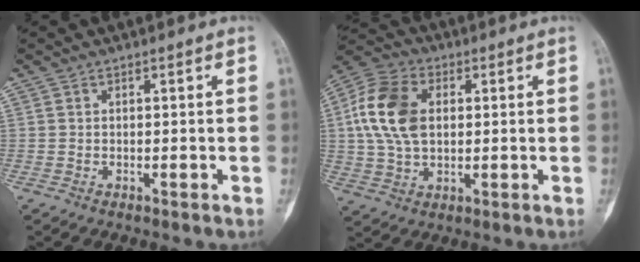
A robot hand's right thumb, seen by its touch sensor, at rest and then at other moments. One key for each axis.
{"total": 13.5, "fx": 1.9, "fy": 9.0, "fz": 9.9, "tx": -0.195, "ty": 0.014, "tz": 0.031}